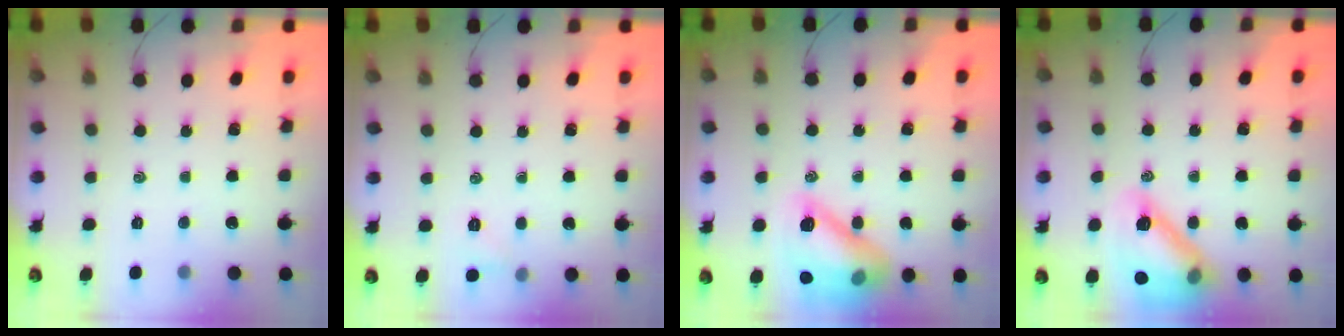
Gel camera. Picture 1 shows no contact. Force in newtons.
{"total": 3.9, "press": 3.7, "slide": 1.2}
{"total": 16.8, "press": 16.7, "slide": 1.9}
{"total": 18.4, "press": 18.1, "slide": 2.8}